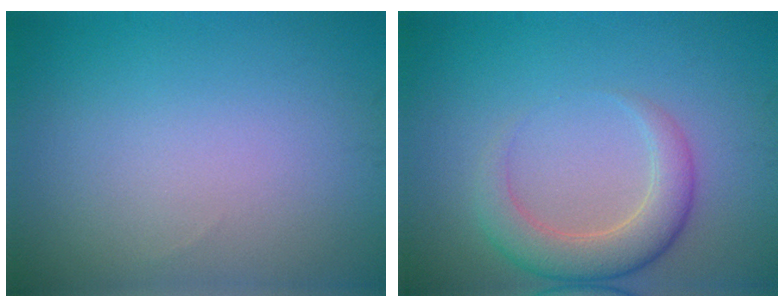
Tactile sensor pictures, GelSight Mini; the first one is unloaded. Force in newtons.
{"total": 3.7, "press": 3.7, "slide": 0.3}